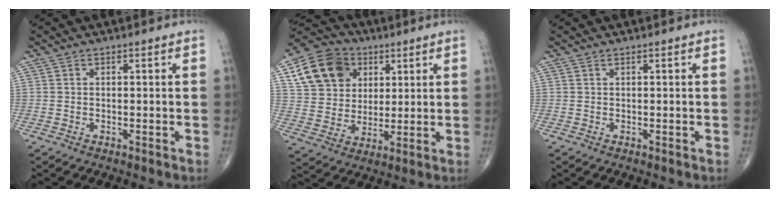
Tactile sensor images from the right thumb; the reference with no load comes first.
{"total": 15.3, "force": [6.0, 12.1, 7.1], "torque": [-0.108, -0.003, 0.106]}
{"total": 0.0}